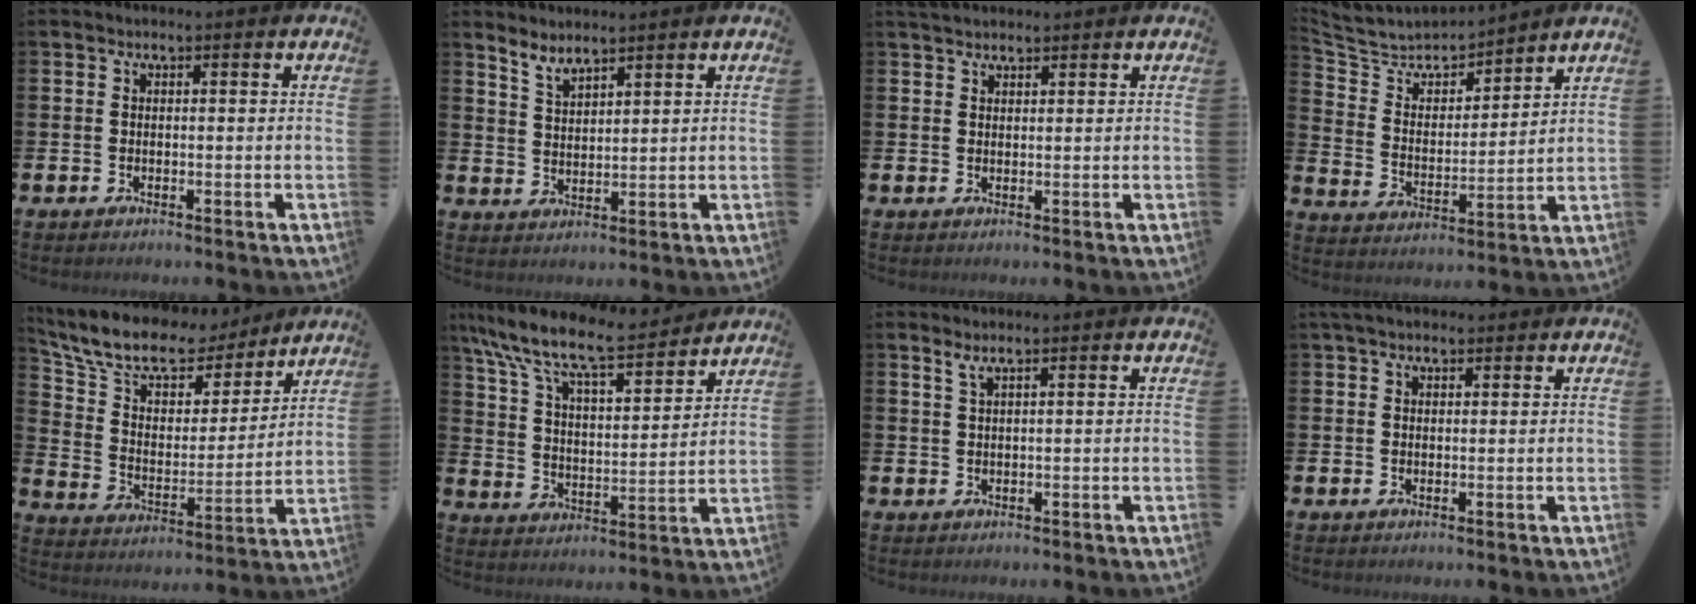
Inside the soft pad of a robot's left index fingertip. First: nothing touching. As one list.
[{"total": 3.3, "force": [3.3, 0.2, 0.4], "torque": [-0.017, -0.017, 0.060]}, {"total": 2.3, "force": [2.1, 0.7, 0.4], "torque": [0.002, -0.005, 0.037]}, {"total": 6.2, "force": [6.0, 1.5, 0.6], "torque": [-0.048, -0.049, 0.102]}, {"total": 12.0, "force": [10.3, 4.9, 3.7], "torque": [-0.111, -0.064, 0.180]}, {"total": 11.0, "force": [9.6, 2.4, 4.9], "torque": [-0.126, -0.061, 0.162]}, {"total": 1.3, "force": [1.0, 0.0, 0.8], "torque": [-0.017, 0.002, 0.017]}, {"total": 2.6, "force": [2.2, 1.0, 1.0], "torque": [-0.011, -0.002, 0.037]}]